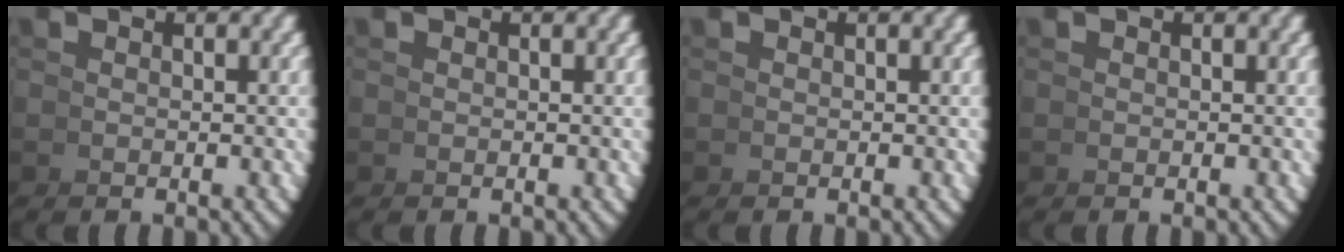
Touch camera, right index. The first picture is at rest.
{"total": 0.0}
{"total": 0.0}
{"total": 0.0}